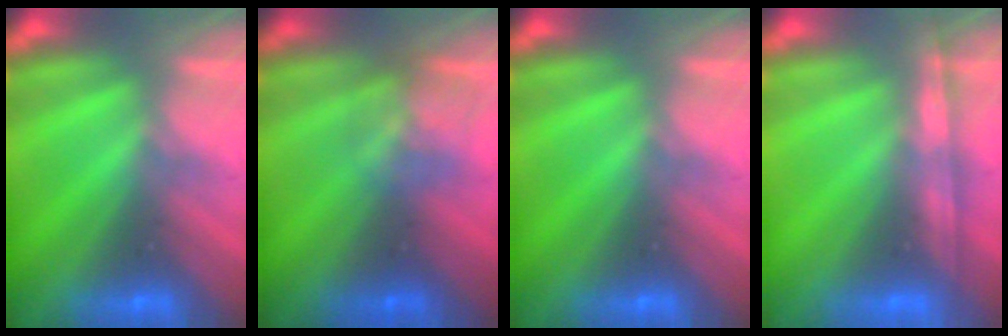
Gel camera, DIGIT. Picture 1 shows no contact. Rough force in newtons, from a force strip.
{"total": 2.8}
{"total": 0.0}
{"total": 1.2}